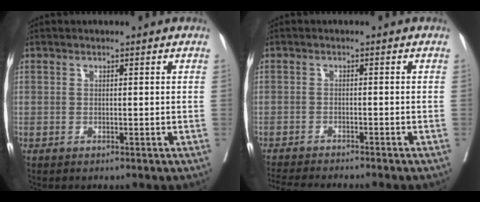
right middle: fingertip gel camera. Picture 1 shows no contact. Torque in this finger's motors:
{"motor_torque": [0.17, -0.33, 0.08, 0.02]}